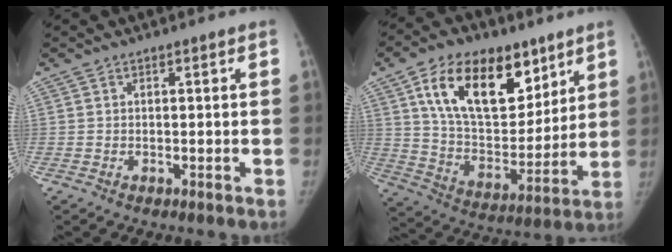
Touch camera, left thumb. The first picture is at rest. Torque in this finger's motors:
{"motor_torque": [0.47, 0.68, 1.62, -1.14, 0.27]}